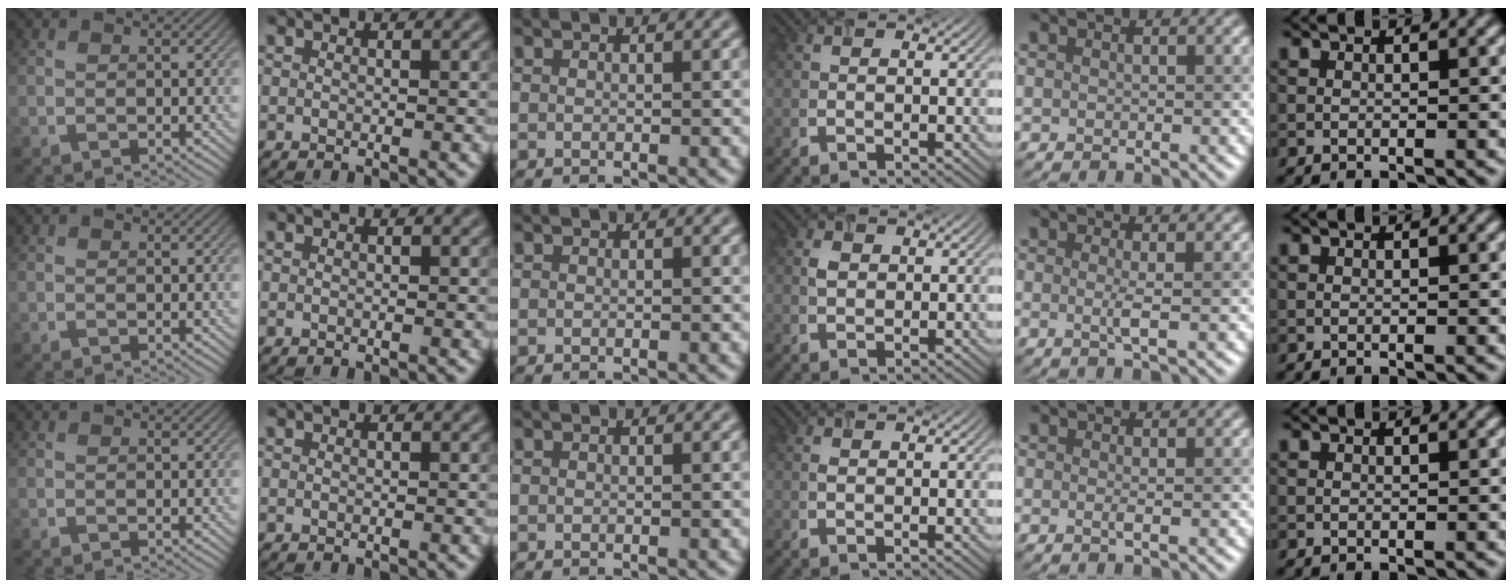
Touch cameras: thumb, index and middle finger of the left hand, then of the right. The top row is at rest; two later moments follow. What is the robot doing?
{"motion": "insert", "object": "airpods case & airpods"}